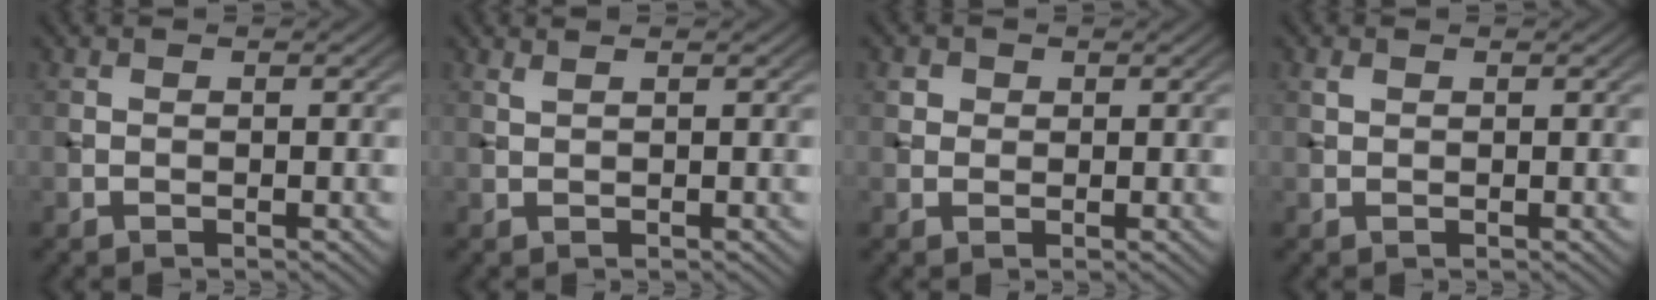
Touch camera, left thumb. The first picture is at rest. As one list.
[{"total": 0.8, "force": [0.7, 0.0, 0.4], "torque": [-0.012, 0.002, 0.011]}, {"total": 1.9, "force": [0.8, 1.6, 0.5], "torque": [-0.014, -0.008, 0.015]}, {"total": 0.7, "force": [0.4, 0.4, 0.4], "torque": [-0.011, 0.000, 0.009]}]